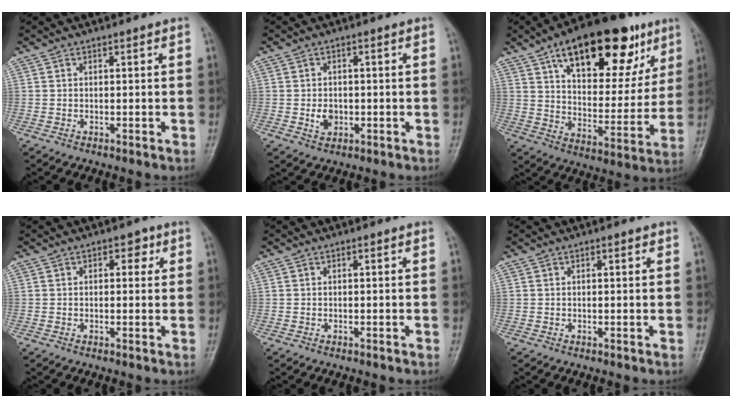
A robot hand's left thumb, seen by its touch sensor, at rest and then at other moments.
{"total": 3.2, "force": [-0.6, 2.5, 1.9], "torque": [-0.024, 0.002, -0.007]}
{"total": 25.8, "force": [13.9, 12.0, 18.1], "torque": [-0.226, -0.020, 0.214]}
{"total": 2.7, "force": [1.0, 1.7, 1.8], "torque": [-0.001, 0.001, 0.007]}
{"total": 0.0}
{"total": 0.8, "force": [0.4, 0.3, 0.6], "torque": [-0.009, 0.000, 0.004]}